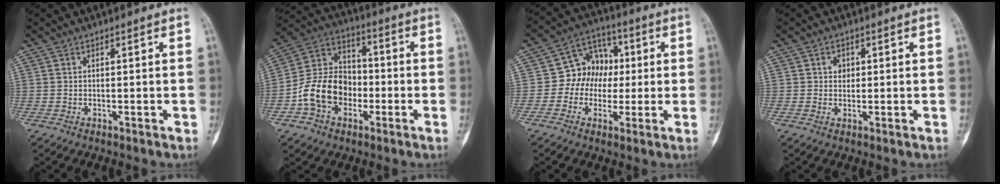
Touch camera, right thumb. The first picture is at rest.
{"total": 14.0, "force": [-4.0, 10.6, 8.3], "torque": [-0.133, 0.045, -0.079]}
{"total": 9.6, "force": [0.1, 8.3, 4.9], "torque": [-0.030, 0.026, -0.010]}
{"total": 2.1, "force": [0.5, 1.9, 0.8], "torque": [0.000, 0.002, 0.007]}